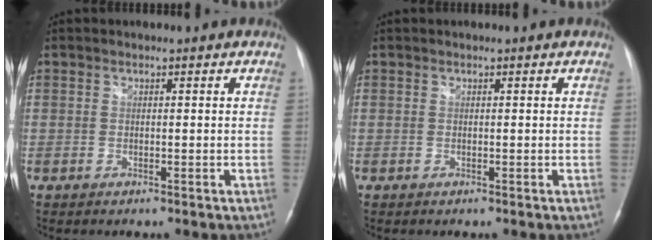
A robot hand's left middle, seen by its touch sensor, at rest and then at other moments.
{"total": 0.0}